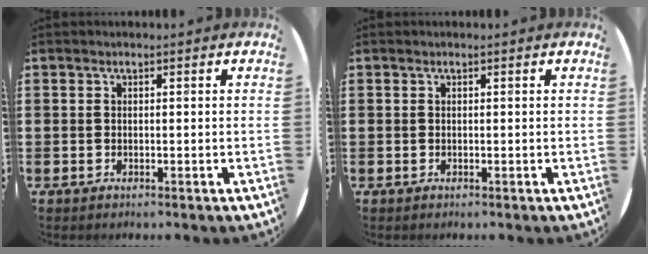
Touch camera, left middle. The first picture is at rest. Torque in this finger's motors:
{"motor_torque": [-0.15, 0.02, -0.01, -0.01]}